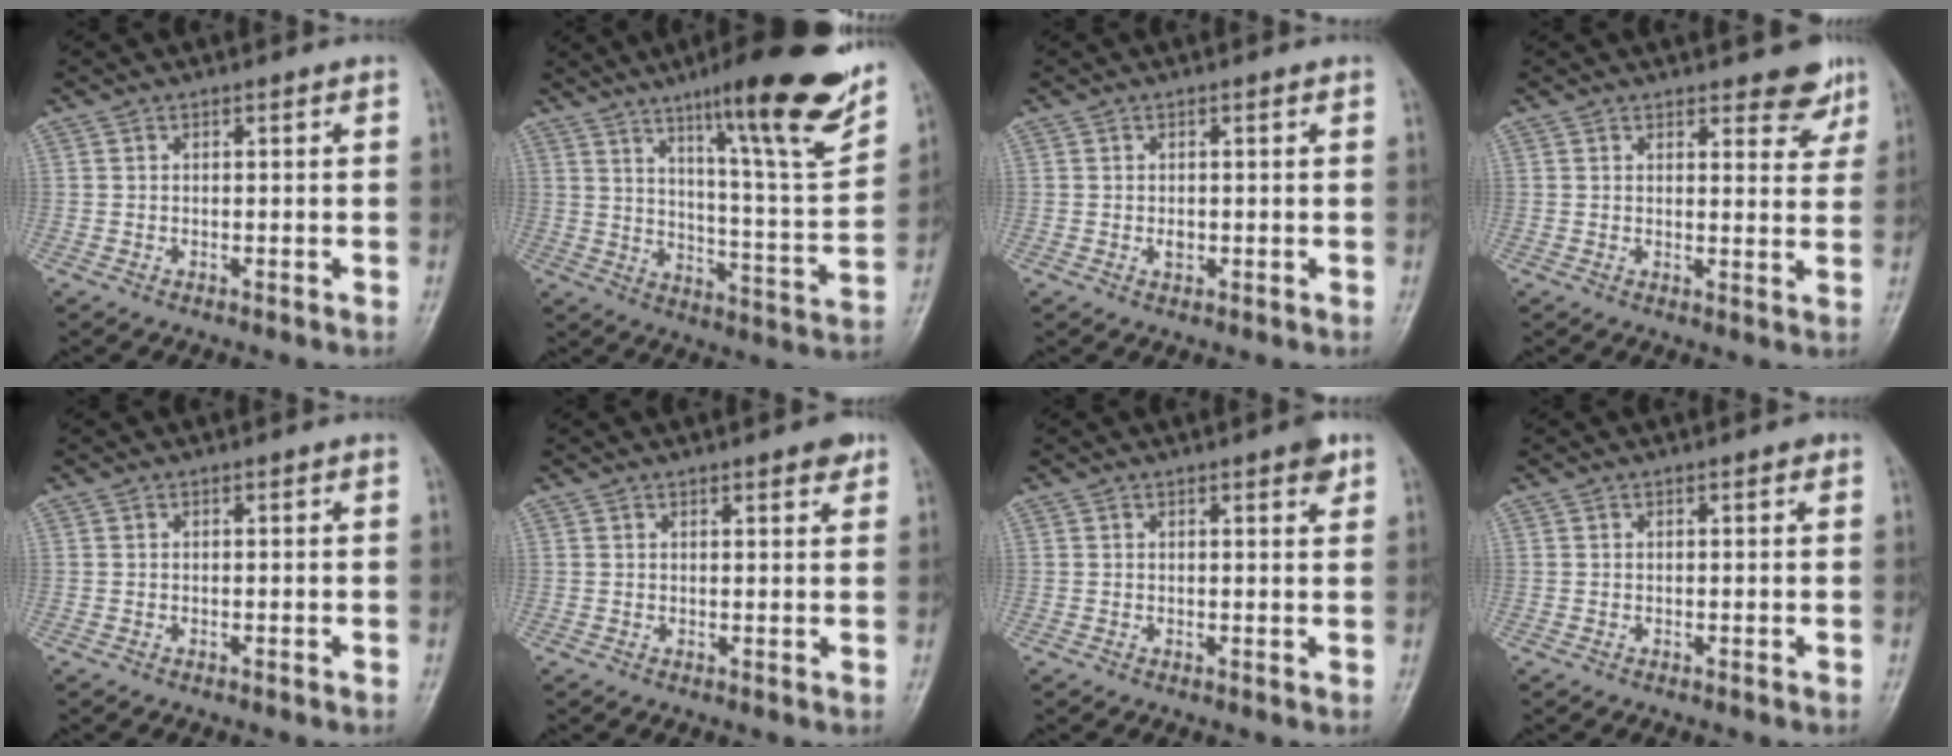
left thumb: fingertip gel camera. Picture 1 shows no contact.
{"total": 21.7, "force": [13.7, 3.1, 16.5], "torque": [-0.208, -0.065, 0.208]}
{"total": 1.3, "force": [0.0, 0.9, 1.0], "torque": [-0.010, 0.000, 0.002]}
{"total": 6.1, "force": [4.4, 2.5, 3.4], "torque": [-0.011, -0.026, 0.051]}
{"total": 0.0}
{"total": 3.0, "force": [2.0, 1.0, 2.0], "torque": [-0.017, -0.008, 0.024]}
{"total": 2.6, "force": [1.6, 0.7, 1.9], "torque": [-0.019, -0.006, 0.017]}
{"total": 0.7, "force": [0.4, 0.3, 0.5], "torque": [-0.007, 0.000, 0.003]}